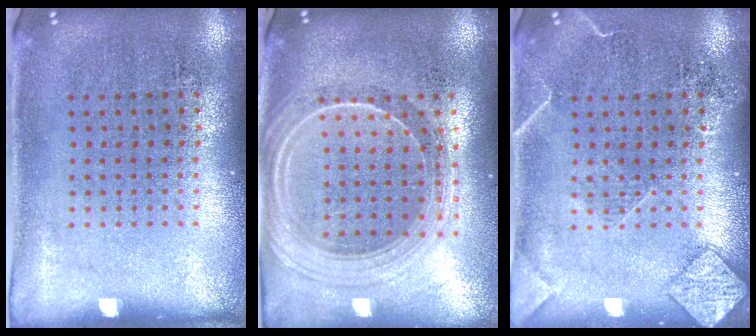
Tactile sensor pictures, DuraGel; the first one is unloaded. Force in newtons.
{"total": 2.4, "press": 2.0, "slide": 1.3}
{"total": 2.3, "press": 2.3, "slide": 0.3}